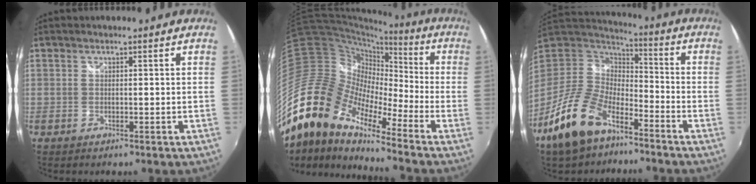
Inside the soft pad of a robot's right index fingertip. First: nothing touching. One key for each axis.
{"total": 20.6, "fx": -14.4, "fy": 8.7, "fz": 11.9, "tx": -0.209, "ty": -0.019, "tz": -0.296}
{"total": 17.3, "fx": -10.8, "fy": 8.5, "fz": 10.4, "tx": -0.231, "ty": -0.016, "tz": -0.201}